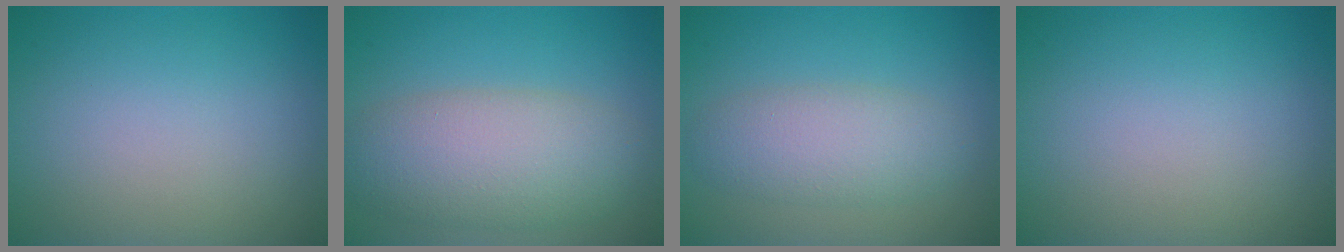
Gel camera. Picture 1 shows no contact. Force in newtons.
{"total": 6.9, "press": 6.9, "slide": 0.4}
{"total": 4.0, "press": 4.0, "slide": 0.1}
{"total": 0.0}